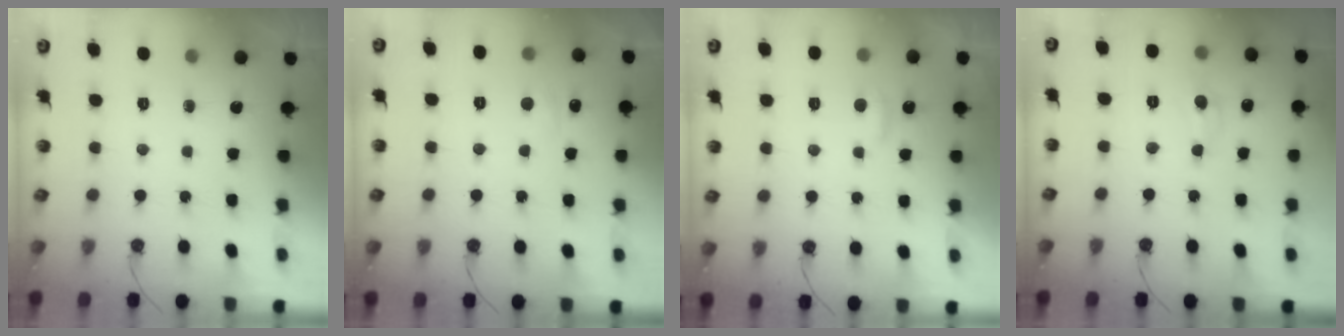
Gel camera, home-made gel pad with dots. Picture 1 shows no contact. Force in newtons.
{"total": 0.8, "press": 0.2, "slide": 0.8}
{"total": 2.2, "press": 2.2, "slide": 0.3}
{"total": 0.0}